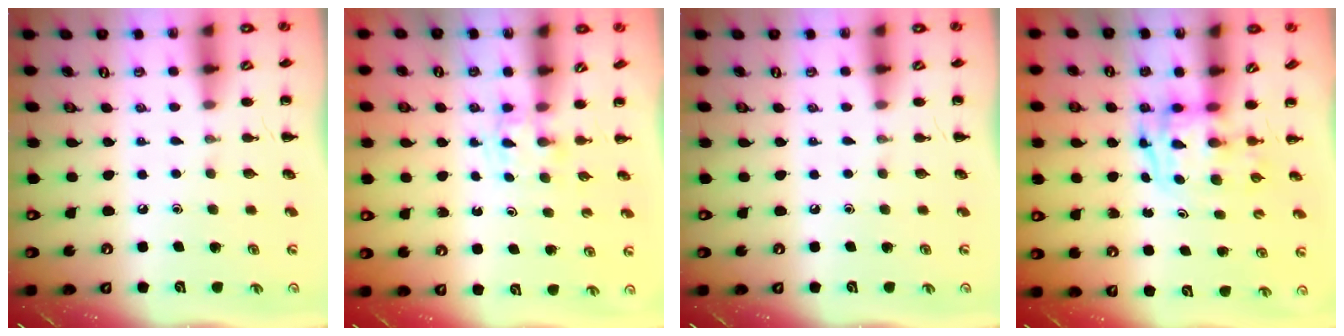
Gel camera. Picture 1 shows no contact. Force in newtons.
{"total": 1.7, "press": 1.4, "slide": 0.9}
{"total": 0.0}
{"total": 3.3, "press": 3.3, "slide": 0.6}